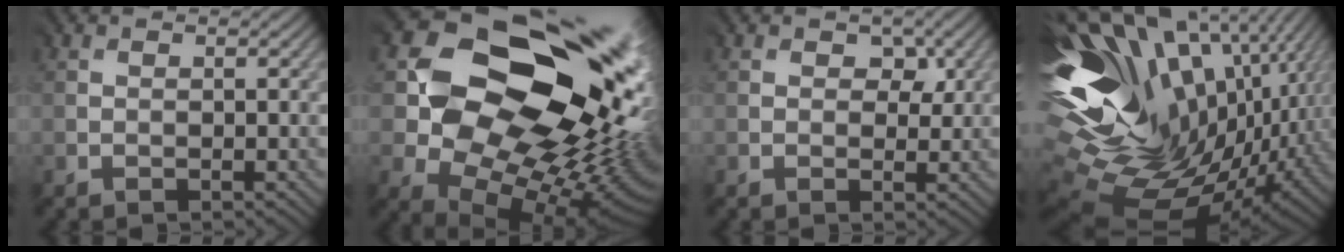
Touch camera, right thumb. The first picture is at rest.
{"total": 20.0, "force": [5.2, 14.7, 12.4], "torque": [-0.234, -0.020, 0.113]}
{"total": 2.6, "force": [1.2, 1.7, 1.5], "torque": [-0.018, -0.003, 0.019]}
{"total": 18.1, "force": [0.5, 11.6, 14.0], "torque": [-0.293, -0.027, 0.040]}